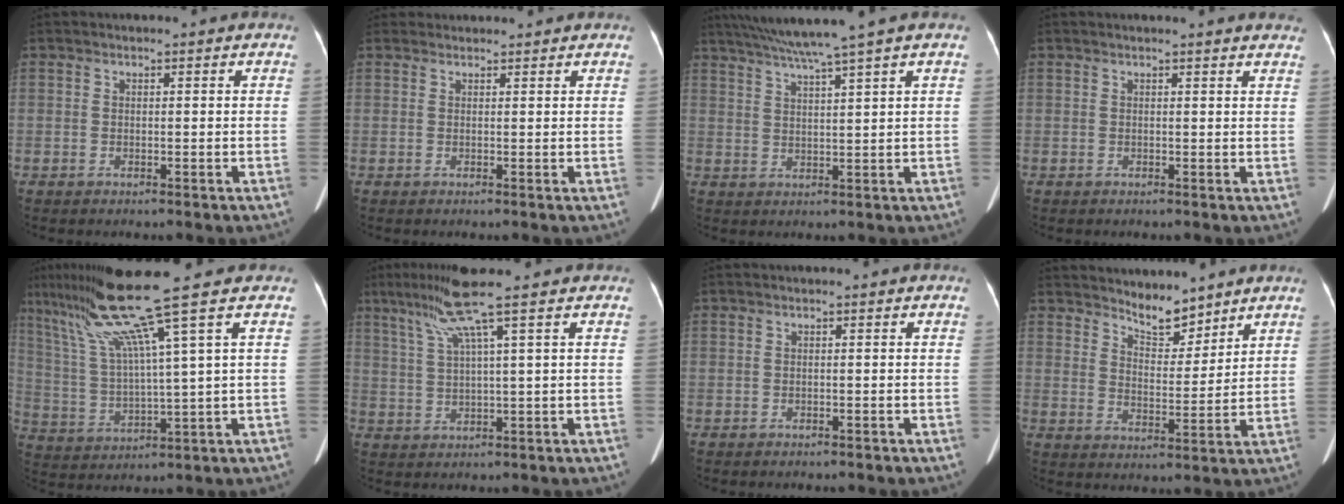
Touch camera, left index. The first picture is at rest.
{"total": 2.6, "force": [2.6, 0.4, 0.0], "torque": [-0.008, 0.021, 0.040]}
{"total": 8.2, "force": [6.5, -2.0, 4.6], "torque": [-0.076, 0.012, 0.109]}
{"total": 7.2, "force": [6.9, 0.3, 2.2], "torque": [-0.023, 0.004, 0.055]}
{"total": 14.1, "force": [8.7, -3.1, 10.7], "torque": [-0.190, 0.005, 0.160]}
{"total": 6.6, "force": [3.8, -1.8, 5.1], "torque": [-0.105, 0.007, 0.076]}
{"total": 1.1, "force": [-1.0, 0.3, 0.4], "torque": [-0.010, -0.002, -0.011]}
{"total": 6.0, "force": [5.6, 1.6, 1.8], "torque": [-0.038, -0.005, 0.104]}